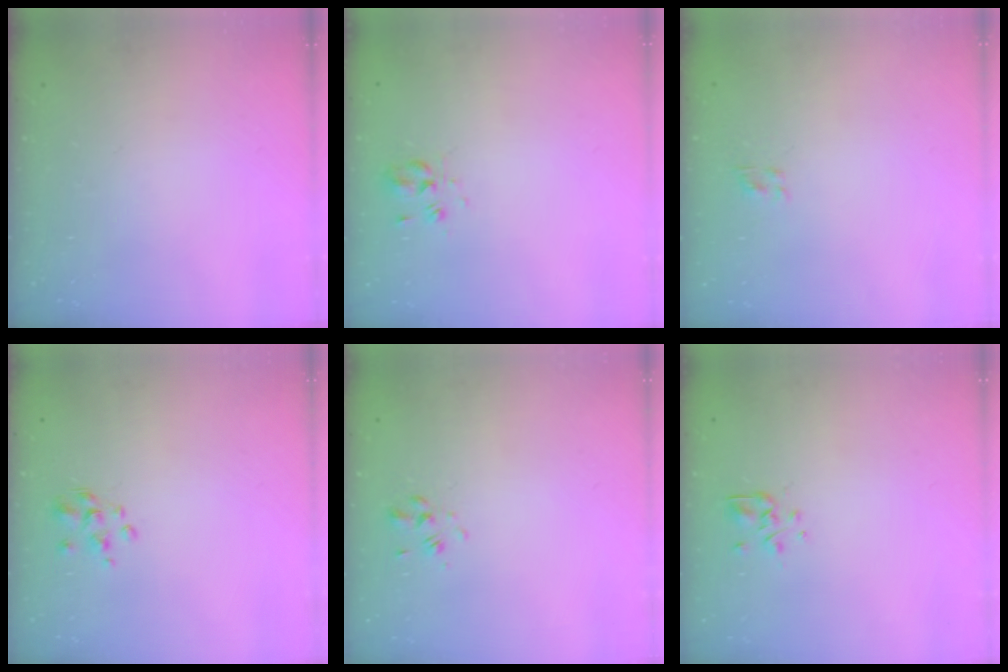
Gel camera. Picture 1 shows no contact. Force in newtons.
{"total": 3.8, "press": 3.7, "slide": 1.1}
{"total": 1.1, "press": 0.8, "slide": 0.7}
{"total": 1.9, "press": 1.7, "slide": 0.7}
{"total": 0.9, "press": 0.7, "slide": 0.6}
{"total": 2.5, "press": 2.3, "slide": 1.0}